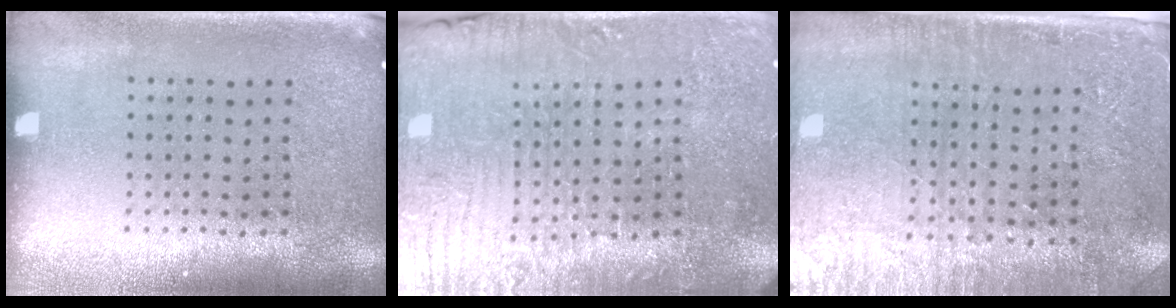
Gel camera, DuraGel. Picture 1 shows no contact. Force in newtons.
{"total": 4.0, "press": 3.9, "slide": 0.6}
{"total": 3.0, "press": 2.6, "slide": 1.4}